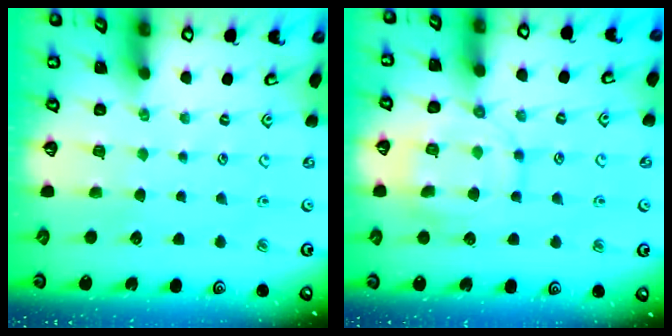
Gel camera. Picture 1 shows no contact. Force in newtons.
{"total": 13.1, "press": 13.0, "slide": 1.2}